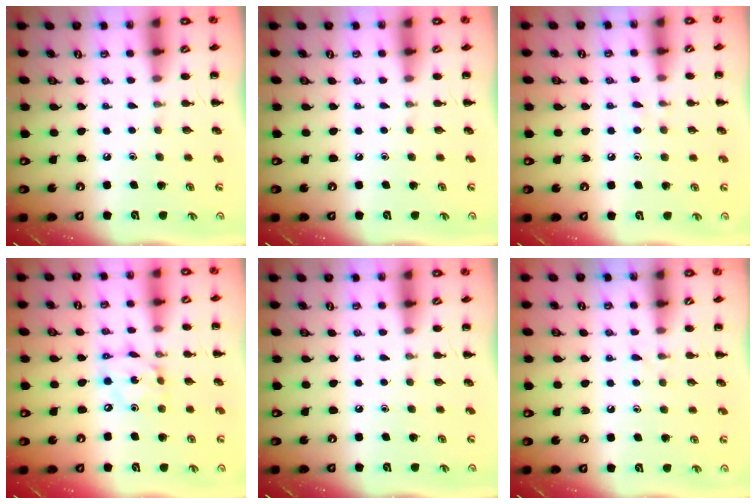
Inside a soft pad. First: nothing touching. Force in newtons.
{"total": 0.0}
{"total": 4.3, "press": 3.8, "slide": 1.9}
{"total": 6.4, "press": 6.3, "slide": 1.2}
{"total": 0.0}
{"total": 3.0, "press": 2.7, "slide": 1.2}